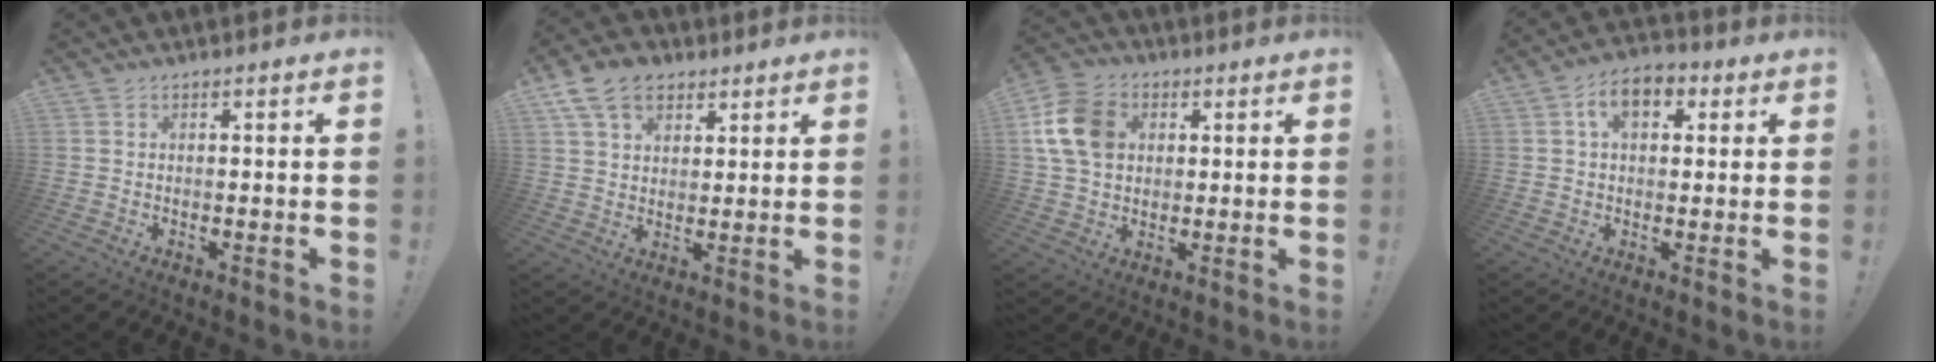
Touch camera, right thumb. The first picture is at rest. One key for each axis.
{"total": 11.2, "fx": 6.2, "fy": 7.7, "fz": 5.3, "tx": -0.090, "ty": -0.018, "tz": 0.121}
{"total": 13.6, "fx": 3.3, "fy": 10.5, "fz": 8.0, "tx": -0.137, "ty": 0.004, "tz": 0.070}
{"total": 8.6, "fx": 2.9, "fy": 5.4, "fz": 6.0, "tx": -0.091, "ty": 0.008, "tz": 0.051}